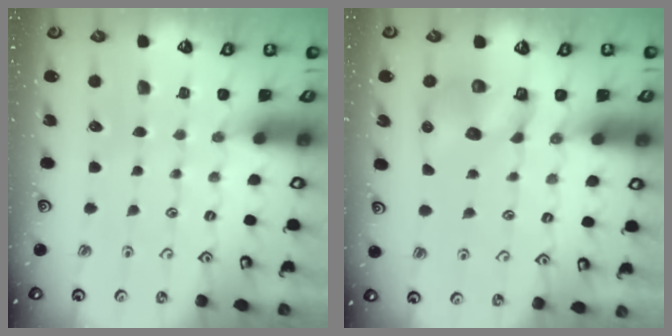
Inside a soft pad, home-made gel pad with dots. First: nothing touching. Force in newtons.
{"total": 8.4, "press": 8.4, "slide": 0.5}